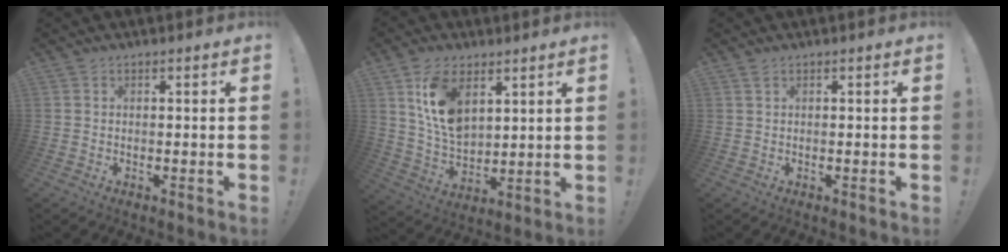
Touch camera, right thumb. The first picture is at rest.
{"total": 12.7, "force": [6.2, 8.0, 7.7], "torque": [-0.141, -0.022, 0.119]}
{"total": 0.8, "force": [0.6, 0.1, 0.5], "torque": [-0.004, -0.003, 0.010]}